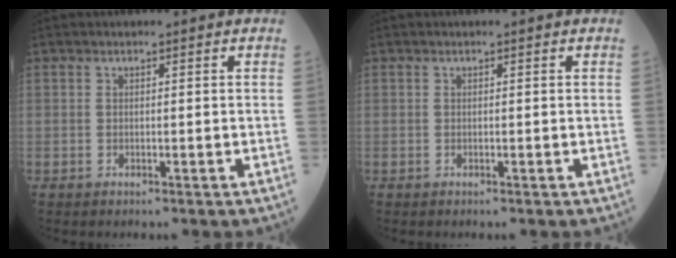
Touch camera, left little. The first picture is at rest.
{"total": 0.0}